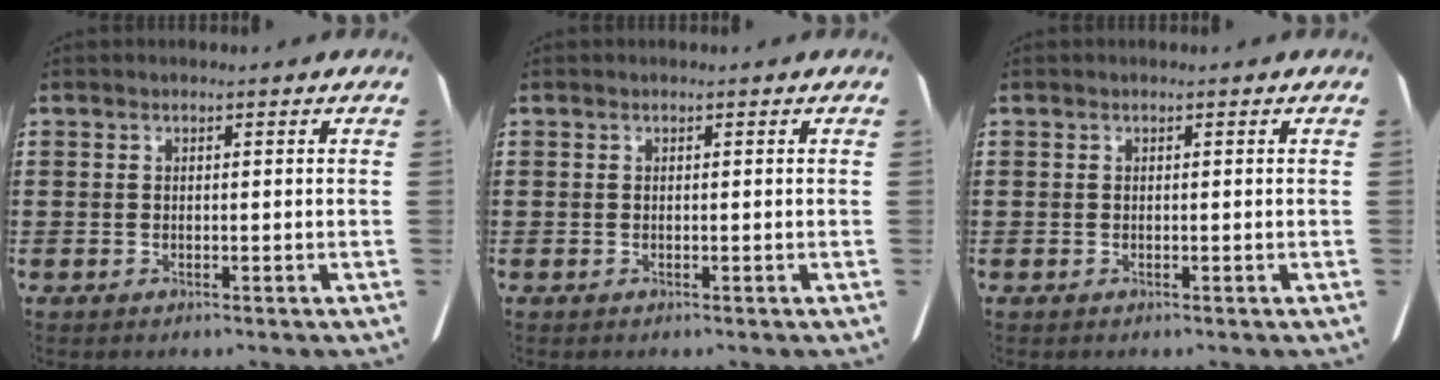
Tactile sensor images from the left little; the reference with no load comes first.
{"total": 0.0}
{"total": 0.0}